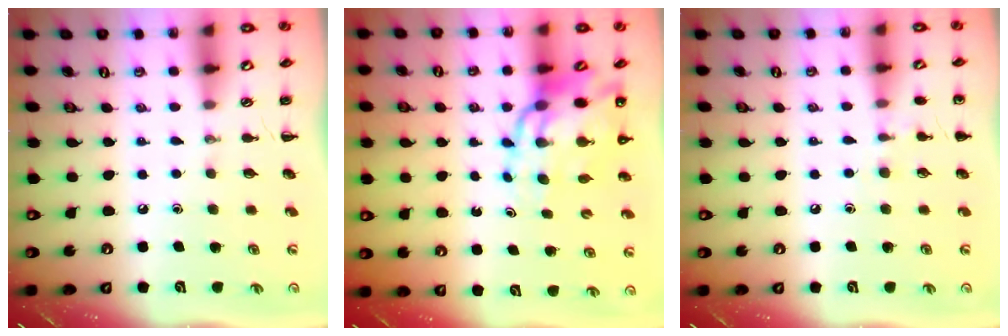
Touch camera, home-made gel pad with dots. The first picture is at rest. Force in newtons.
{"total": 14.2, "press": 13.5, "slide": 4.5}
{"total": 6.2, "press": 5.9, "slide": 1.7}